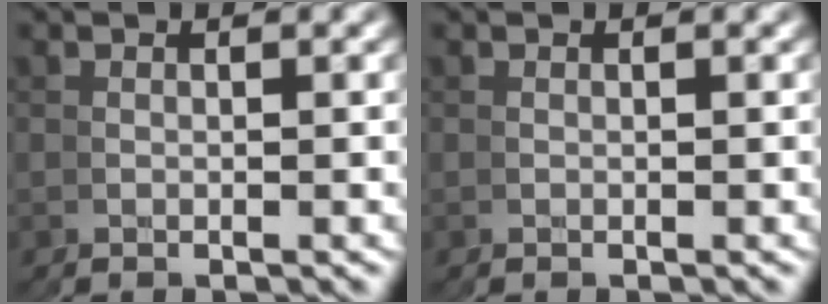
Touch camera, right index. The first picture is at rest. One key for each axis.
{"total": 0.0}